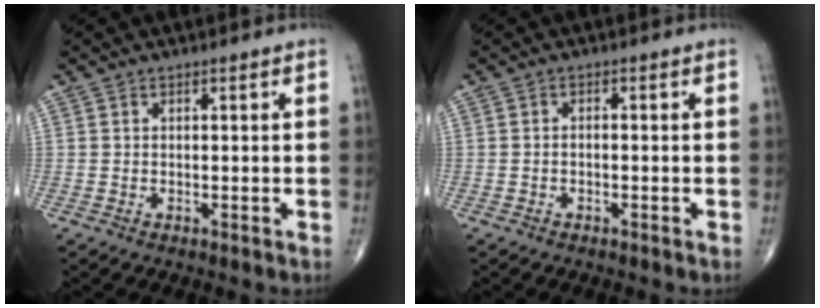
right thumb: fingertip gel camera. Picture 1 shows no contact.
{"total": 0.7, "force": [-0.4, 0.3, 0.5], "torque": [-0.008, 0.006, -0.010]}